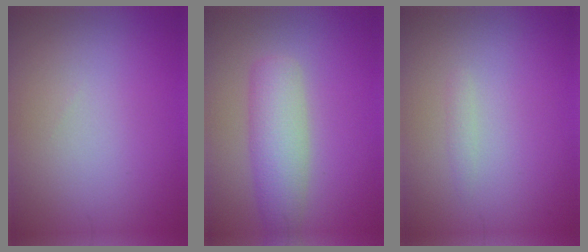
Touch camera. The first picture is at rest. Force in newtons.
{"total": 4.5, "press": 4.5, "slide": 0.3}
{"total": 0.7, "press": 0.7, "slide": 0.0}